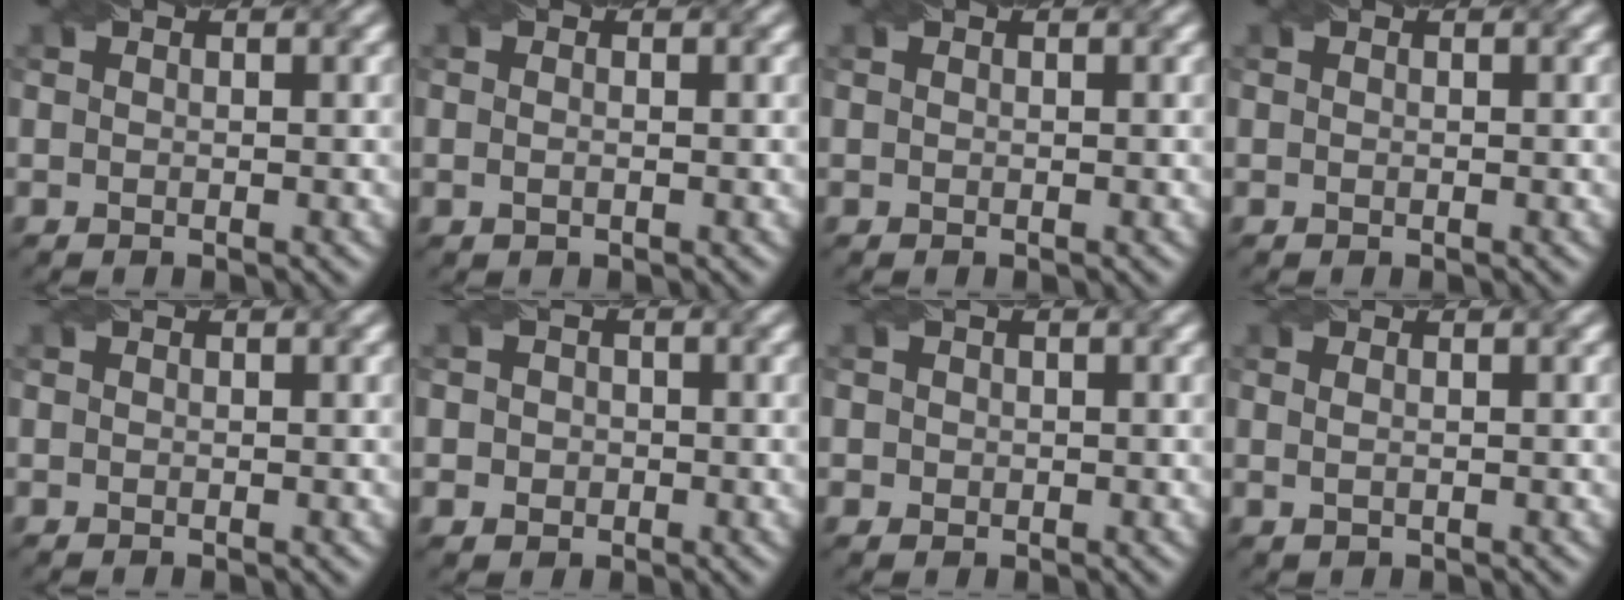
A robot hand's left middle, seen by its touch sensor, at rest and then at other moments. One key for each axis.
{"total": 1.1, "fx": 0.1, "fy": 0.7, "fz": 0.9, "tx": -0.015, "ty": -0.007, "tz": -0.004}
{"total": 0.0}
{"total": 0.0}
{"total": 0.0}
{"total": 2.2, "fx": 0.0, "fy": 2.1, "fz": 0.8, "tx": 0.003, "ty": 0.007, "tz": -0.009}
{"total": 0.9, "fx": 0.0, "fy": 0.9, "fz": 0.2, "tx": -0.001, "ty": -0.002, "tz": 0.000}
{"total": 1.6, "fx": 0.6, "fy": 0.8, "fz": 1.2, "tx": -0.015, "ty": -0.003, "tz": 0.001}